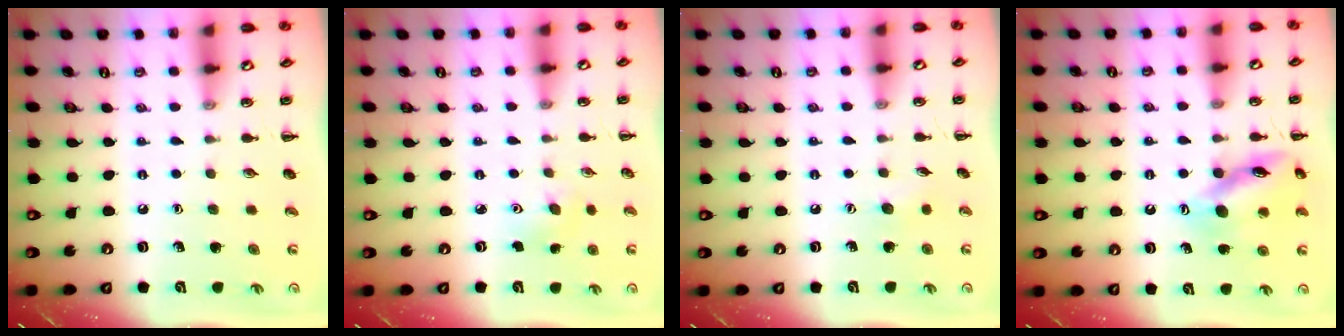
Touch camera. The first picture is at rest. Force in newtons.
{"total": 5.1, "press": 4.9, "slide": 1.3}
{"total": 4.0, "press": 3.8, "slide": 1.0}
{"total": 14.0, "press": 13.9, "slide": 1.5}